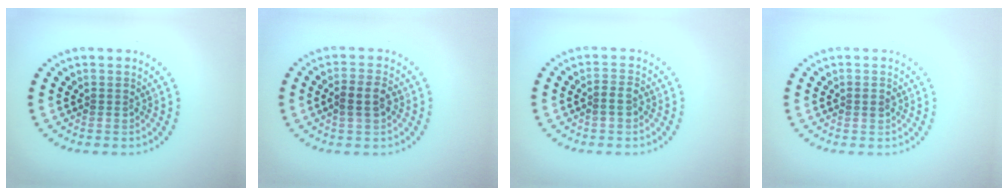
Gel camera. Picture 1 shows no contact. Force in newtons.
{"total": 2.4, "press": 2.3, "slide": 0.6}
{"total": 1.5, "press": 1.4, "slide": 0.4}
{"total": 1.0, "press": 1.0, "slide": 0.1}